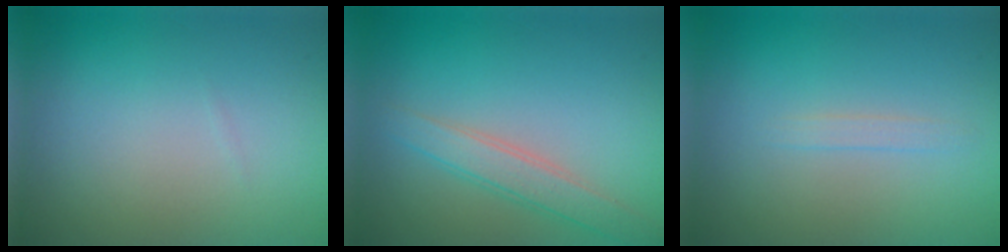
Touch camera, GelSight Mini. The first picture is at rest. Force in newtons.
{"total": 2.8, "press": 2.8, "slide": 0.1}
{"total": 0.9, "press": 0.8, "slide": 0.1}